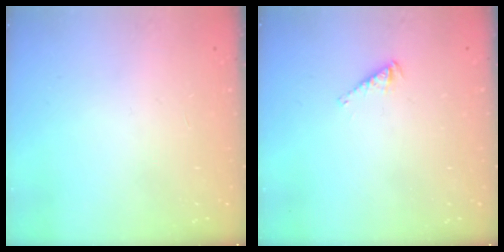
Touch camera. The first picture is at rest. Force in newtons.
{"total": 2.9, "press": 2.9, "slide": 0.3}